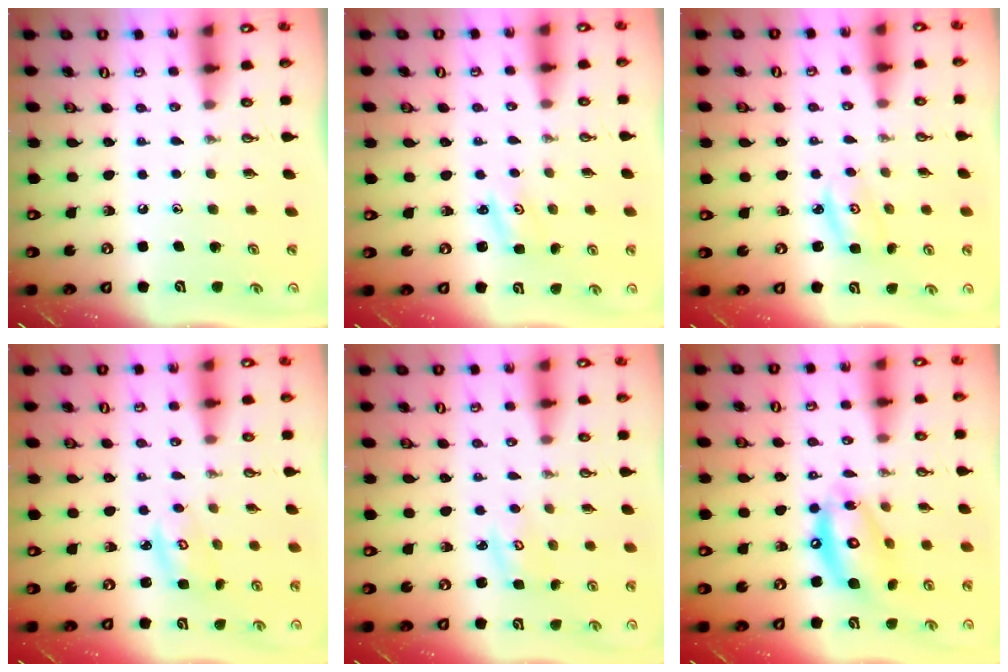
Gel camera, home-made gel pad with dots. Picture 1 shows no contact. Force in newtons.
{"total": 1.6, "press": 1.6, "slide": 0.2}
{"total": 2.9, "press": 2.9, "slide": 0.2}
{"total": 3.3, "press": 3.2, "slide": 0.3}
{"total": 3.4, "press": 3.3, "slide": 0.5}
{"total": 14.3, "press": 14.2, "slide": 1.2}